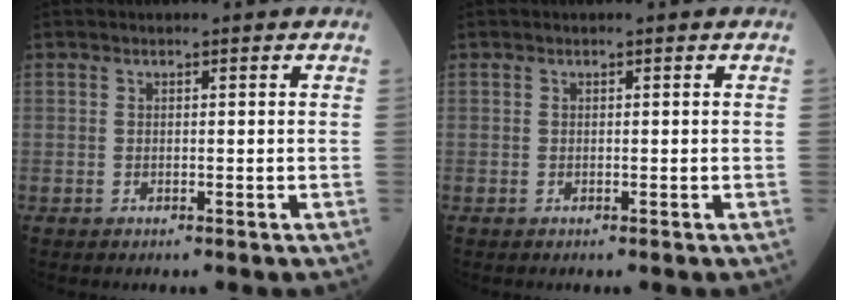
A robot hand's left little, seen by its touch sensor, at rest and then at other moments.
{"total": 0.0}